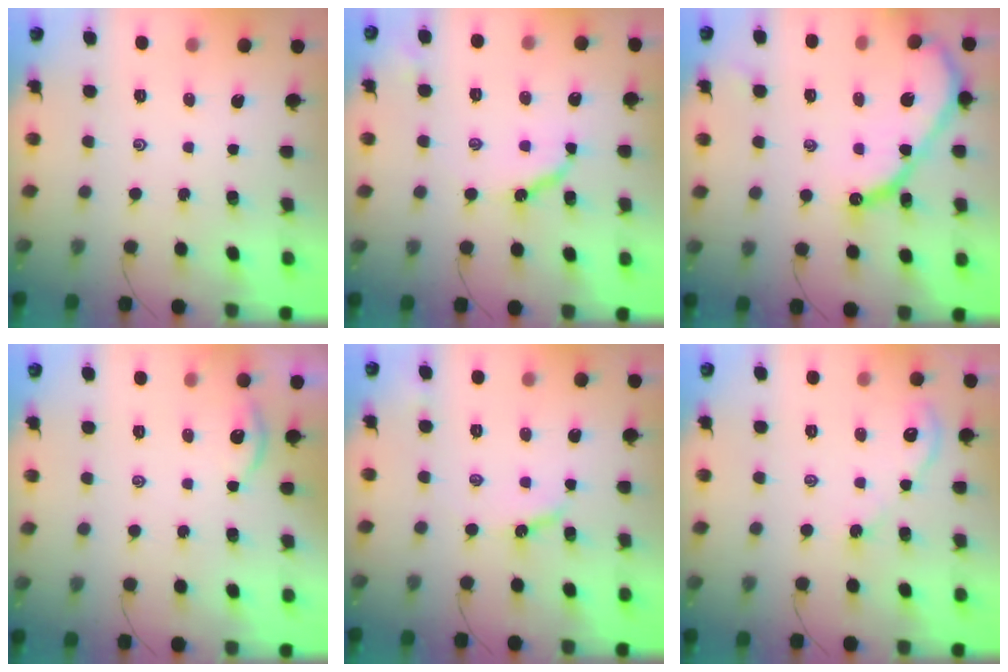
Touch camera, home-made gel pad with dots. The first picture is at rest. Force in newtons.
{"total": 8.9, "press": 8.9, "slide": 0.7}
{"total": 14.6, "press": 14.6, "slide": 1.4}
{"total": 1.9, "press": 1.9, "slide": 0.3}
{"total": 6.2, "press": 6.2, "slide": 0.6}
{"total": 4.4, "press": 4.3, "slide": 0.7}